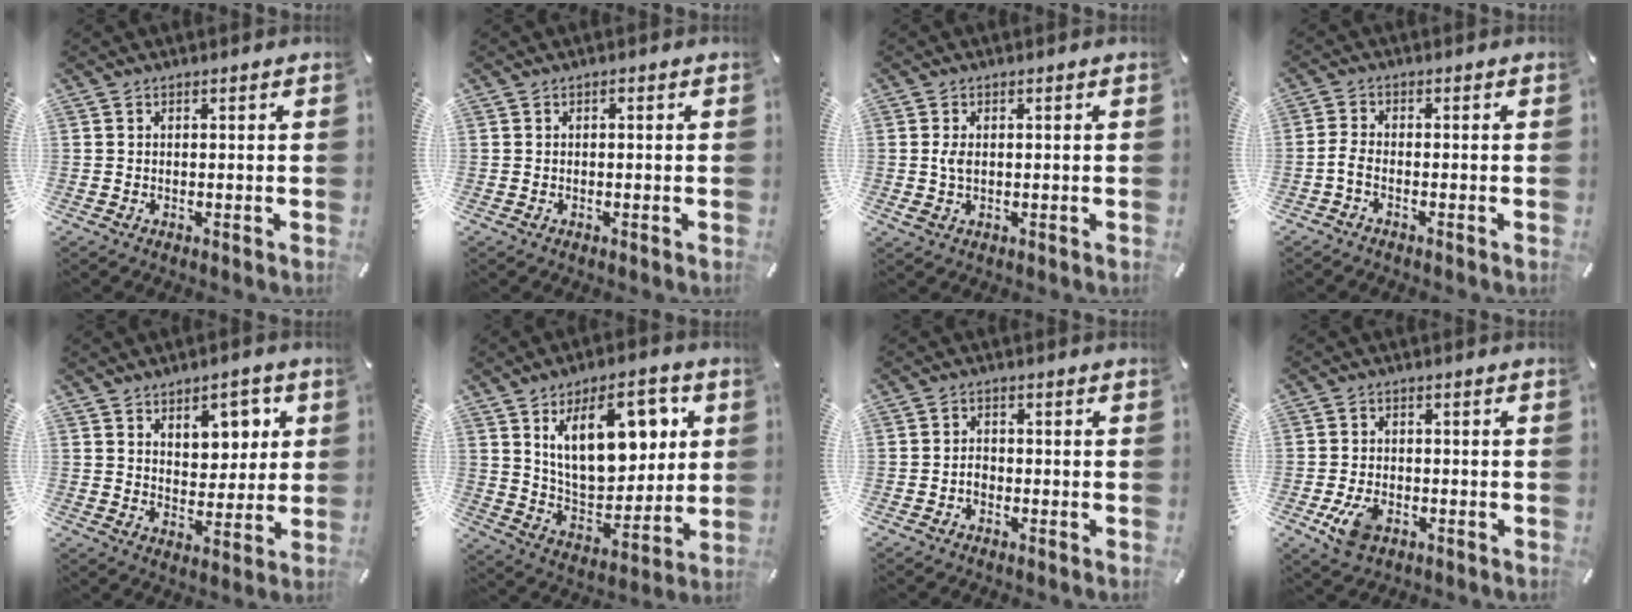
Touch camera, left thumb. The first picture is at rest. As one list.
[{"total": 0.0}, {"total": 2.9, "force": [0.1, 1.7, 2.4], "torque": [-0.062, -0.002, -0.003]}, {"total": 2.5, "force": [-1.4, 0.9, 1.9], "torque": [-0.048, -0.001, -0.028]}, {"total": 7.6, "force": [4.3, 5.3, 3.4], "torque": [-0.036, -0.020, 0.070]}, {"total": 19.3, "force": [8.2, 10.5, 14.1], "torque": [-0.222, -0.015, 0.143]}, {"total": 2.2, "force": [-0.9, 1.5, 1.3], "torque": [-0.029, 0.003, -0.016]}, {"total": 6.3, "force": [-2.7, 4.0, 4.1], "torque": [-0.097, 0.005, -0.051]}]